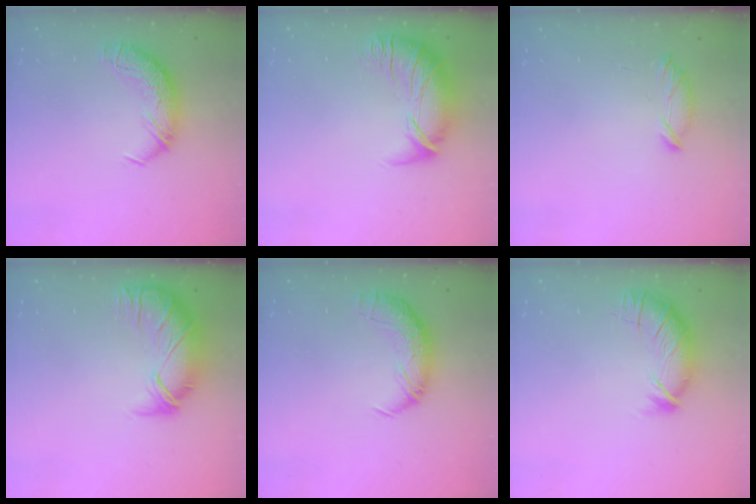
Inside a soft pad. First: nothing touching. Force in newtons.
{"total": 2.8, "press": 1.7, "slide": 2.3}
{"total": 7.2, "press": 7.2, "slide": 0.3}
{"total": 2.5, "press": 0.5, "slide": 2.5}
{"total": 2.4, "press": 1.2, "slide": 2.1}
{"total": 3.8, "press": 3.8, "slide": 0.4}